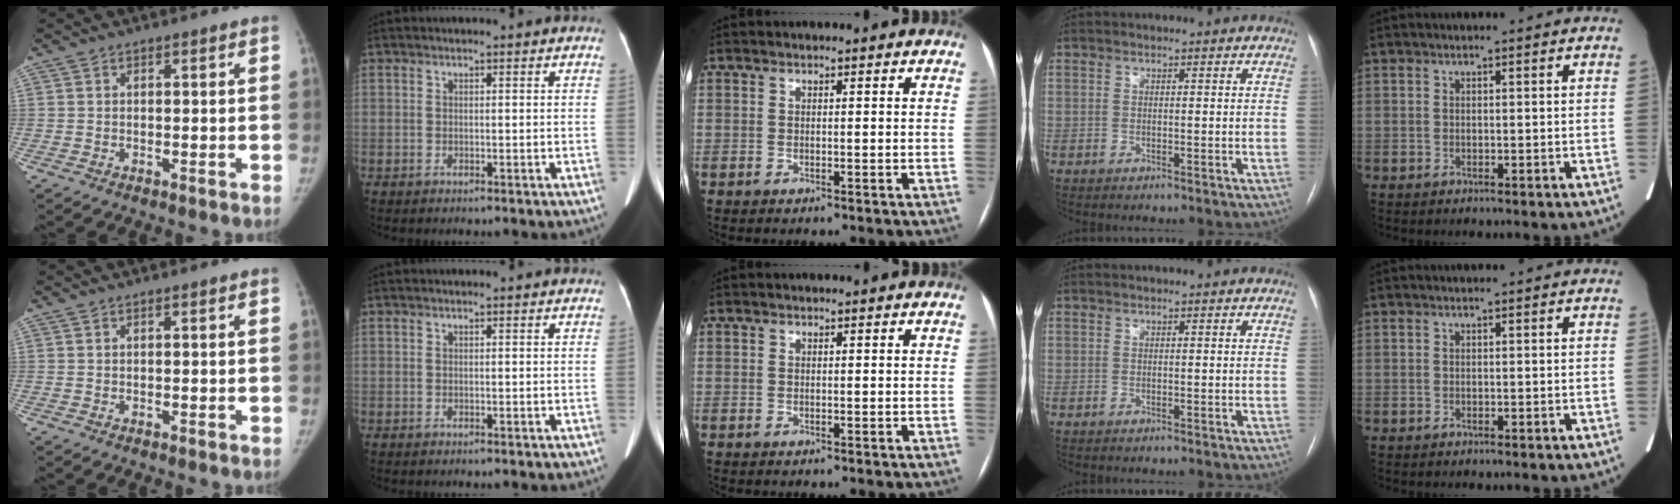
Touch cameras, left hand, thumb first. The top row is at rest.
{}